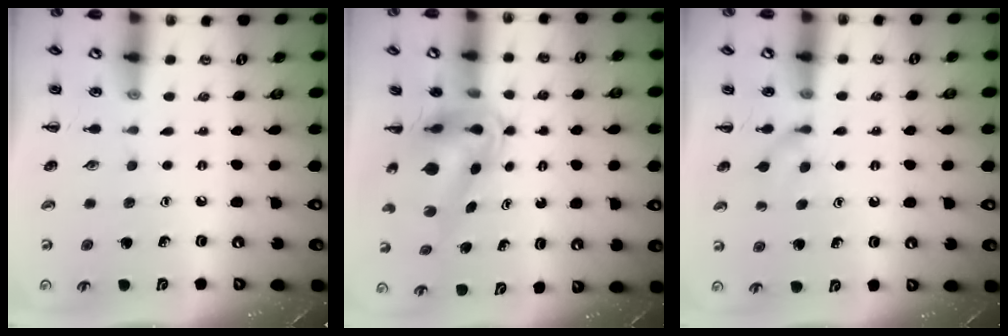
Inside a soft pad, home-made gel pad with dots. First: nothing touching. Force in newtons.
{"total": 7.6, "press": 7.2, "slide": 2.4}
{"total": 4.7, "press": 4.3, "slide": 1.7}